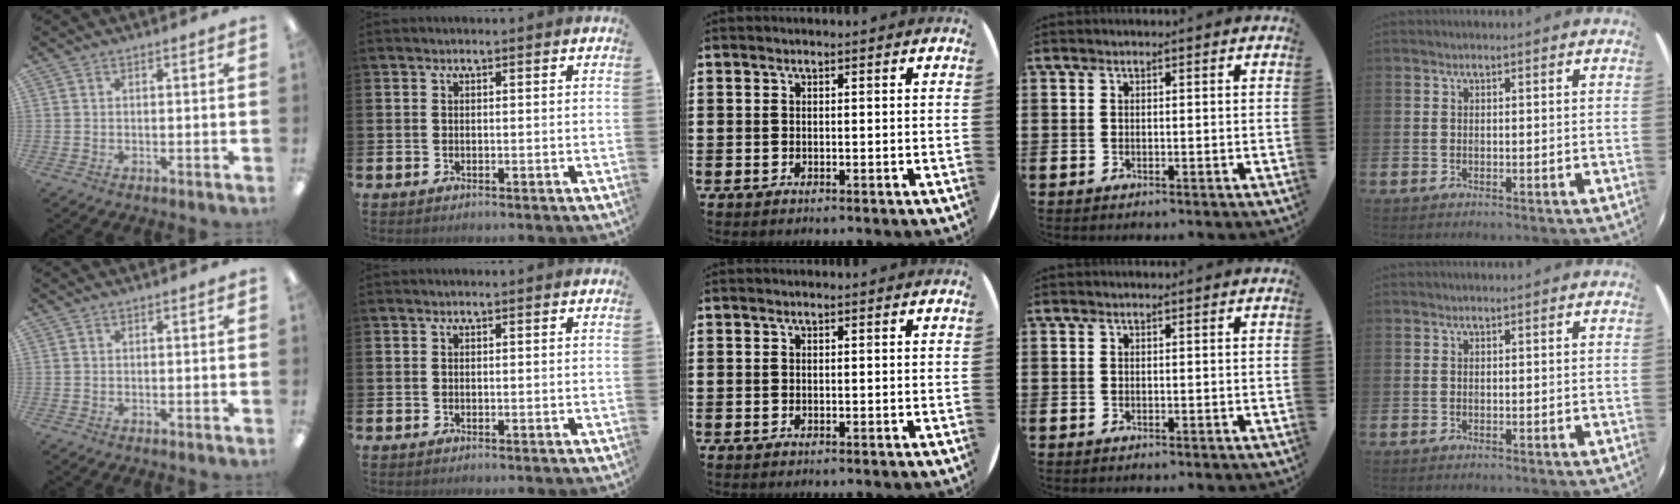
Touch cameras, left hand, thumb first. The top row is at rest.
{}